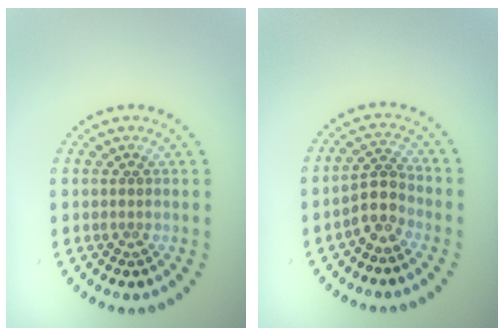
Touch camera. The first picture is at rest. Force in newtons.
{"total": 2.7, "press": 2.1, "slide": 1.8}